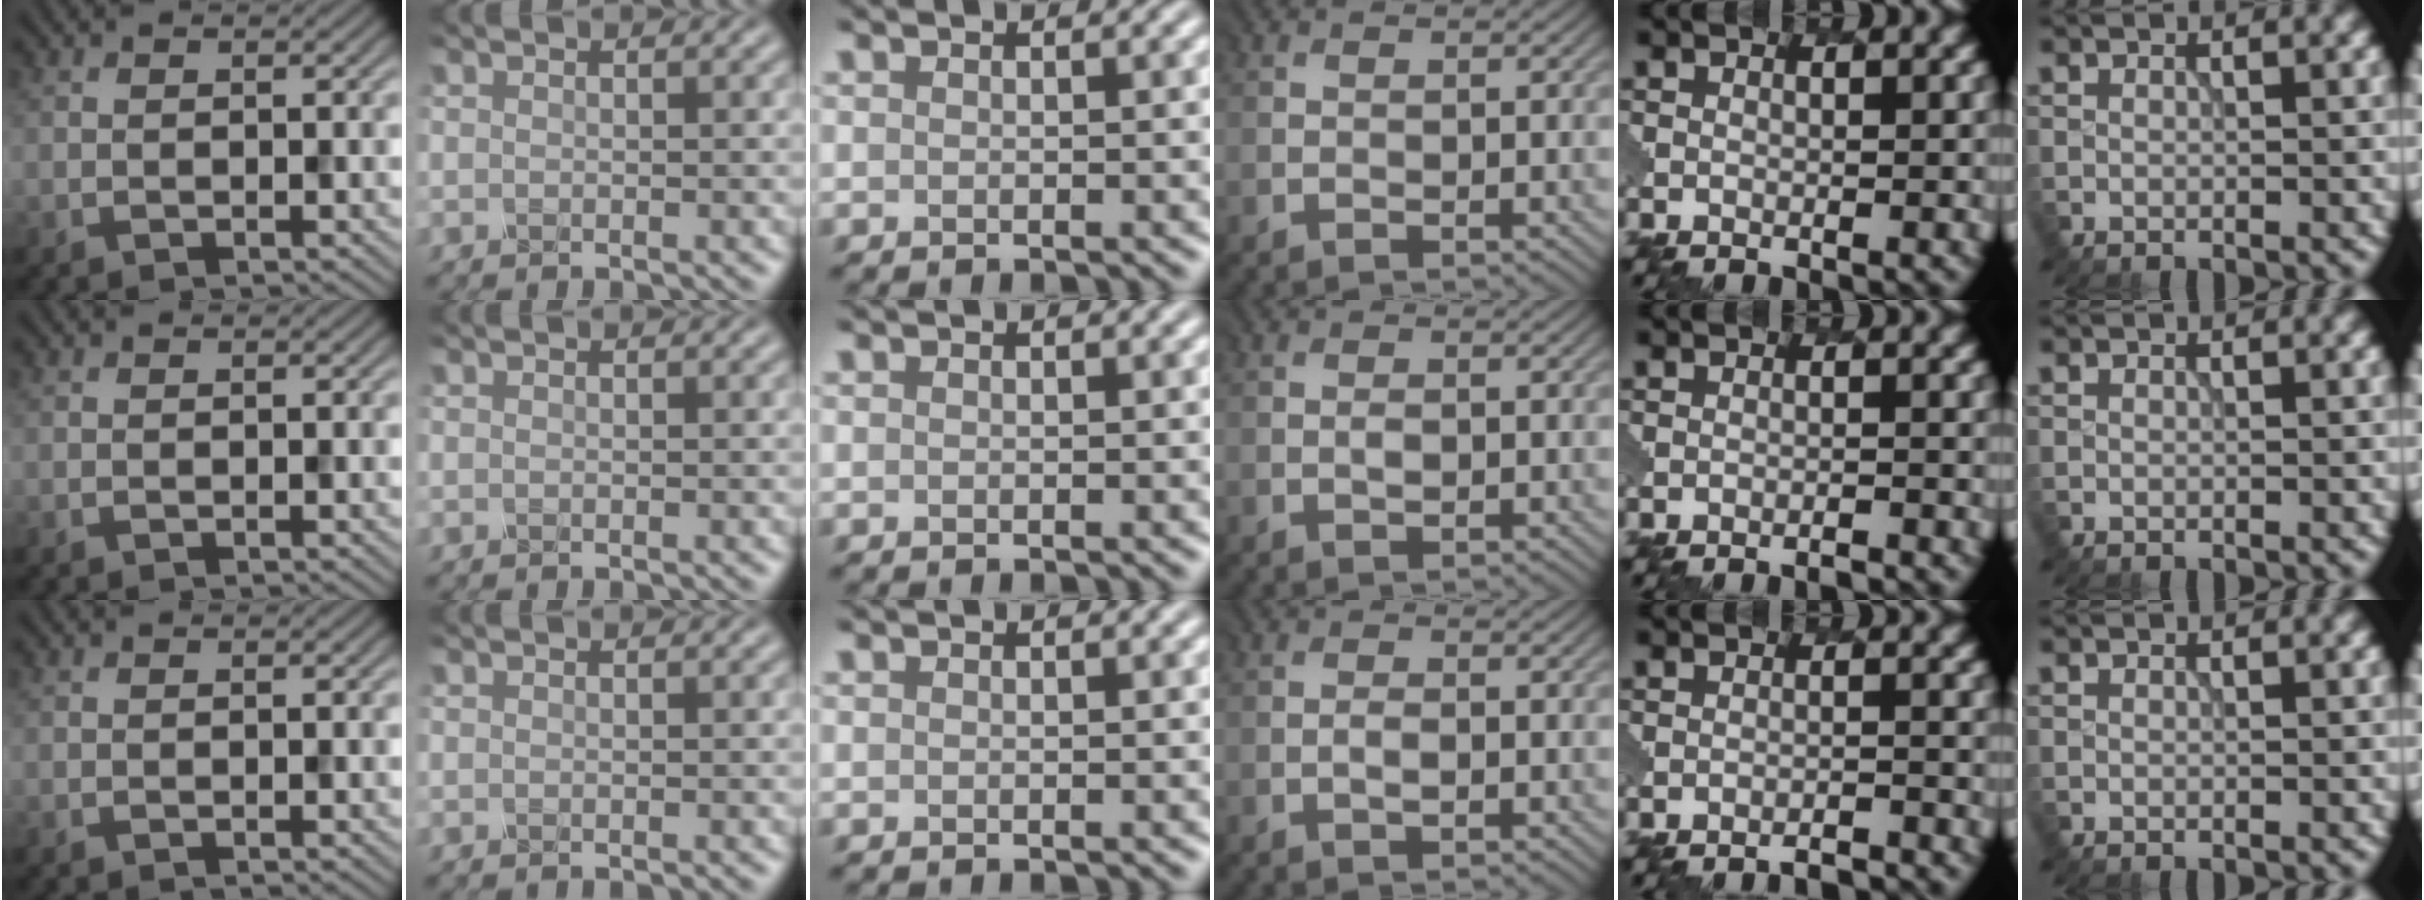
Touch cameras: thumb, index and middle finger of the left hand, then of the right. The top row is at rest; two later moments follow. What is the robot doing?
{"motion": "dispense", "object": "pipette"}